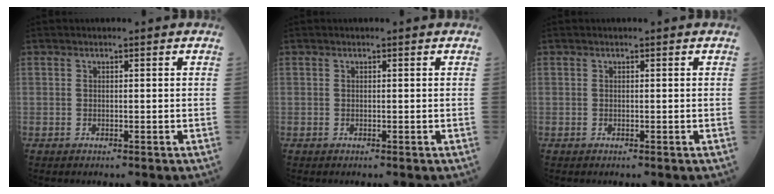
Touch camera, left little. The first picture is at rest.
{"total": 0.0}
{"total": 0.0}